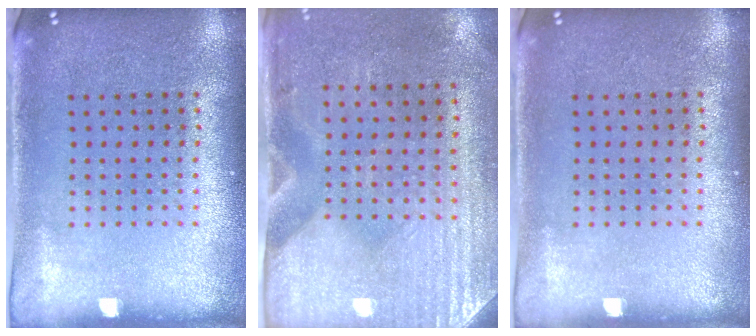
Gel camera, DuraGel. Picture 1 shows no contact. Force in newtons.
{"total": 3.0, "press": 2.6, "slide": 1.5}
{"total": 0.0}